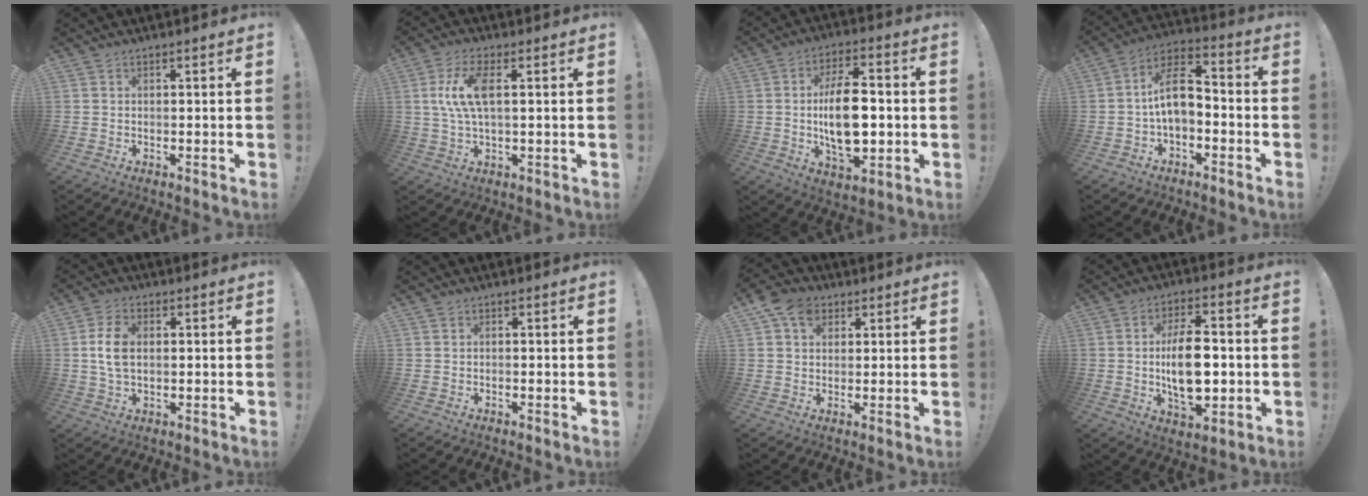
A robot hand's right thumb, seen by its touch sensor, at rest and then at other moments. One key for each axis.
{"total": 10.1, "fx": 1.6, "fy": 3.9, "fz": 9.2, "tx": -0.178, "ty": -0.003, "tz": 0.027}
{"total": 16.3, "fx": -0.6, "fy": 8.6, "fz": 13.8, "tx": -0.247, "ty": 0.000, "tz": -0.017}
{"total": 11.2, "fx": -0.6, "fy": 6.5, "fz": 9.1, "tx": -0.151, "ty": 0.015, "tz": -0.008}
{"total": 8.3, "fx": 0.8, "fy": 5.2, "fz": 6.4, "tx": -0.125, "ty": -0.002, "tz": 0.013}
{"total": 0.0}
{"total": 8.0, "fx": 3.7, "fy": 5.9, "fz": 4.0, "tx": -0.065, "ty": -0.002, "tz": 0.071}
{"total": 15.5, "fx": -0.6, "fy": 8.3, "fz": 13.1, "tx": -0.228, "ty": -0.006, "tz": -0.019}